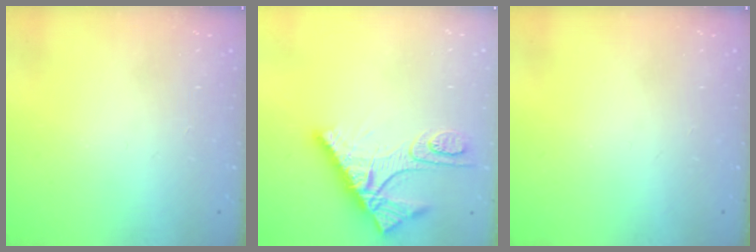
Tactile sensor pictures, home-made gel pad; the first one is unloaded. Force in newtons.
{"total": 10.7, "press": 10.6, "slide": 1.1}
{"total": 0.0}